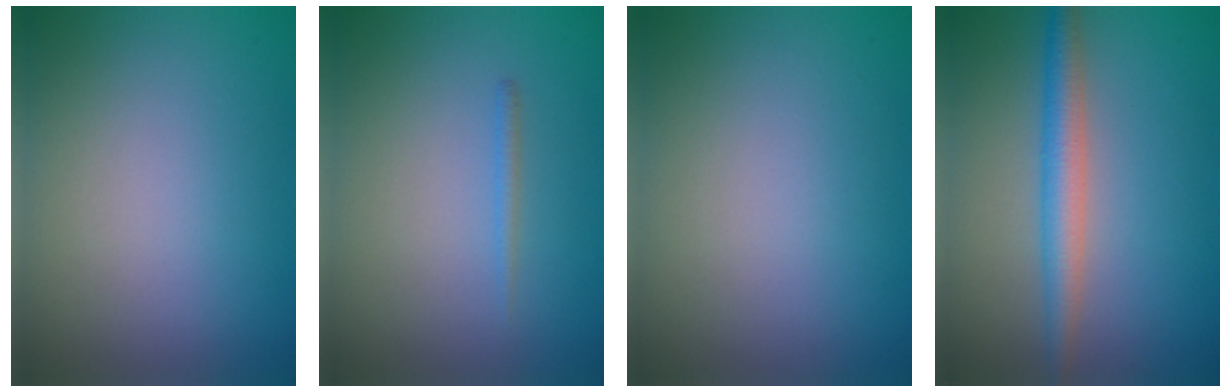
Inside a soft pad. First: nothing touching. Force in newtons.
{"total": 0.8, "press": 0.8, "slide": 0.1}
{"total": 0.0}
{"total": 3.6, "press": 3.6, "slide": 0.1}